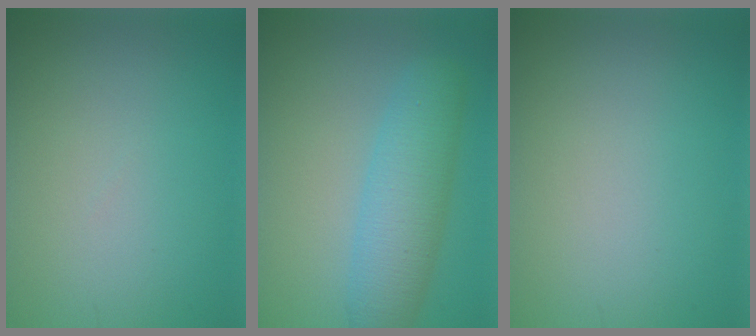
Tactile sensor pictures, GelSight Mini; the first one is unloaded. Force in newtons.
{"total": 5.5, "press": 5.5, "slide": 0.3}
{"total": 0.0}